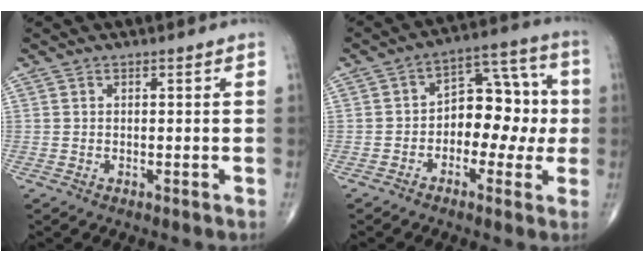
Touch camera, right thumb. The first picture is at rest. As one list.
[{"total": 12.0, "force": [-1.2, 7.9, 8.9], "torque": [-0.076, 0.051, -0.027]}]